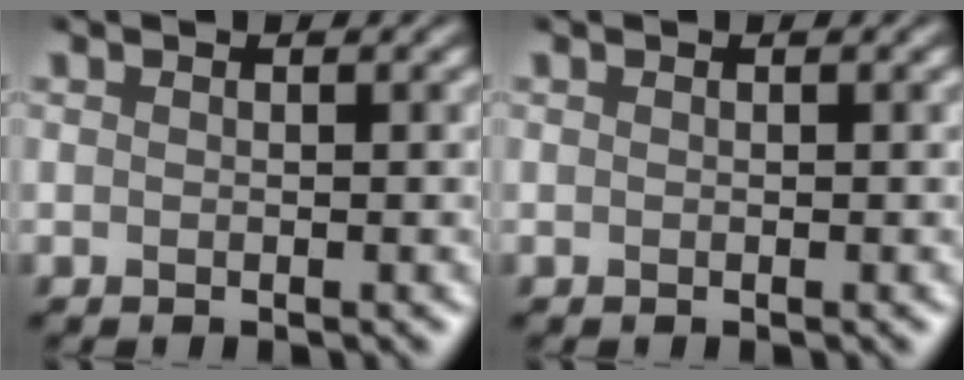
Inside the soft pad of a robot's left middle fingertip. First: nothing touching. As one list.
[{"total": 0.0}]